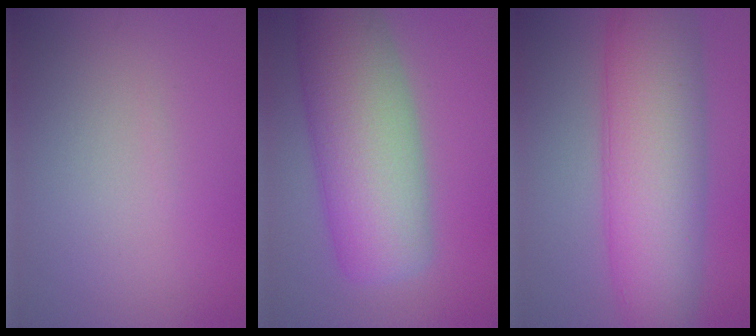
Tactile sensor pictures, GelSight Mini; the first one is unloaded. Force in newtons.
{"total": 11.1, "press": 11.1, "slide": 0.7}
{"total": 11.4, "press": 11.4, "slide": 0.1}